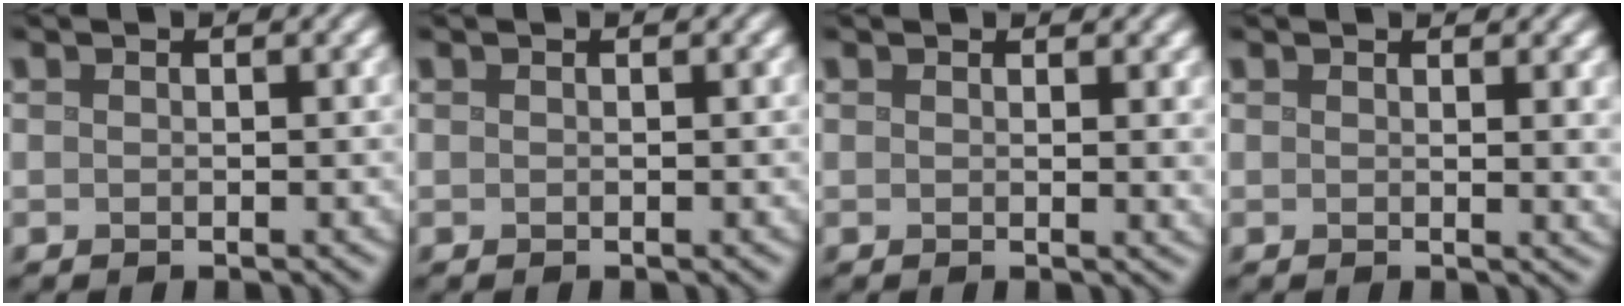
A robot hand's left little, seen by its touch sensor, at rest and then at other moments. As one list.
[{"total": 0.0}, {"total": 2.1, "force": [1.2, 0.7, 1.6], "torque": [-0.009, 0.000, 0.015]}, {"total": 3.1, "force": [1.4, 1.1, 2.5], "torque": [-0.015, 0.002, 0.015]}]